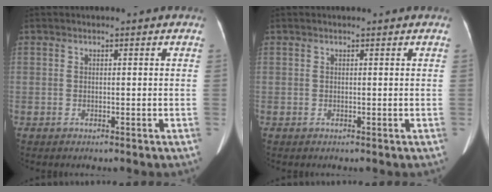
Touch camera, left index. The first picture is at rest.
{"total": 0.0}